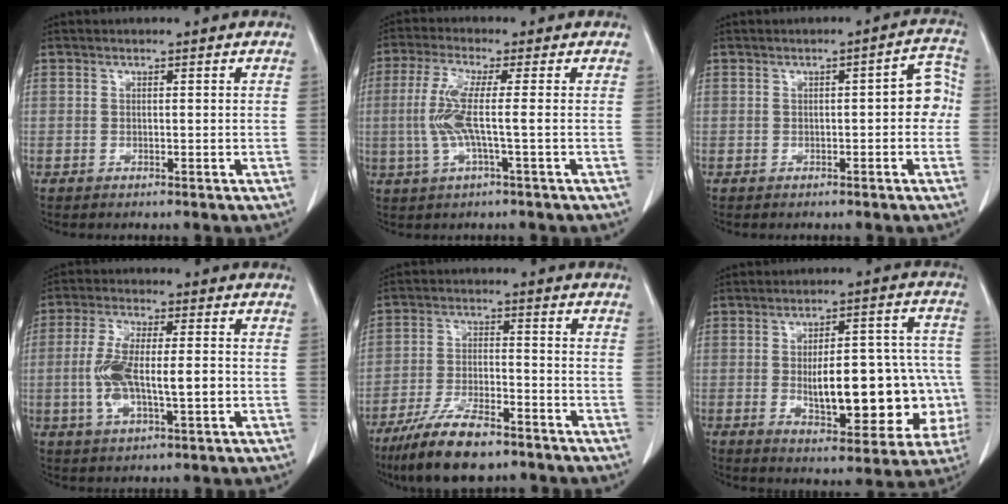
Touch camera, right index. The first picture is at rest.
{"total": 6.8, "force": [-0.5, 0.4, 6.8], "torque": [-0.155, 0.004, -0.013]}
{"total": 5.0, "force": [-0.2, 1.7, 4.7], "torque": [-0.048, 0.026, -0.005]}
{"total": 9.9, "force": [-1.2, 2.9, 9.4], "torque": [-0.192, 0.008, -0.015]}
{"total": 11.6, "force": [-8.6, 2.9, 7.2], "torque": [-0.136, -0.020, -0.153]}
{"total": 19.0, "force": [-3.2, 7.1, 17.4], "torque": [-0.193, 0.039, -0.020]}